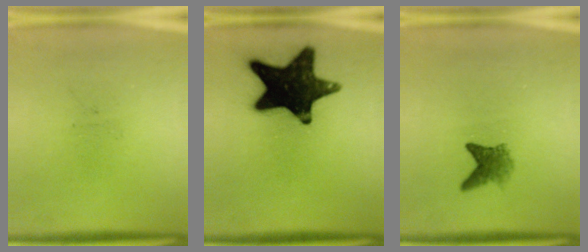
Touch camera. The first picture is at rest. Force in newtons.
{"total": 18.2}
{"total": 2.7}